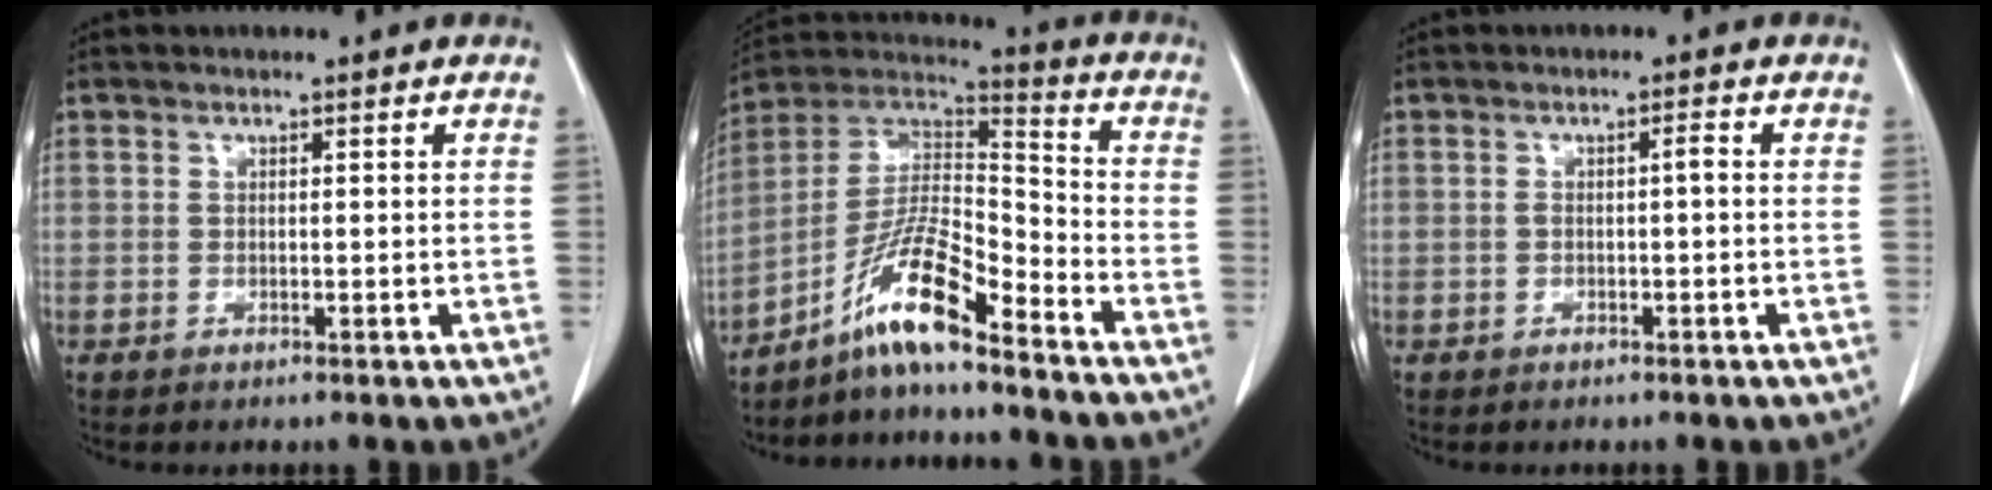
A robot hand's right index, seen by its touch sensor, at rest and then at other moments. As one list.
[{"total": 11.8, "force": [-8.3, 0.9, 8.3], "torque": [-0.162, 0.016, -0.154]}, {"total": 1.4, "force": [-0.2, 0.2, 1.4], "torque": [-0.023, 0.005, -0.003]}]